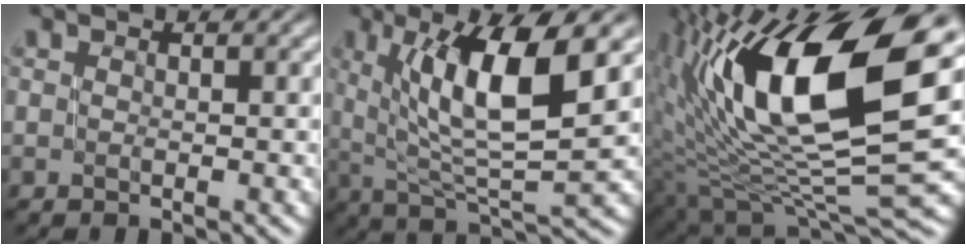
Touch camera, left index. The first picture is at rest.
{"total": 9.7, "force": [2.8, 2.7, 8.9], "torque": [-0.139, -0.001, 0.056]}
{"total": 17.4, "force": [4.0, 7.3, 15.3], "torque": [-0.289, 0.011, 0.064]}